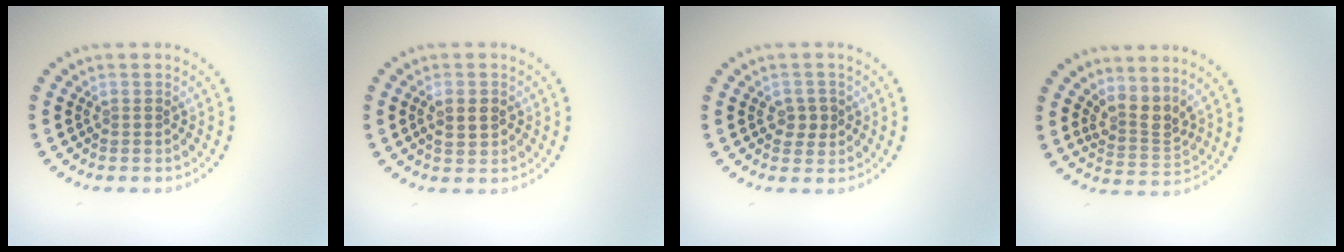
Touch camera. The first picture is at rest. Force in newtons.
{"total": 1.7, "press": 1.7, "slide": 0.2}
{"total": 1.9, "press": 1.8, "slide": 0.4}
{"total": 2.9, "press": 2.1, "slide": 2.0}